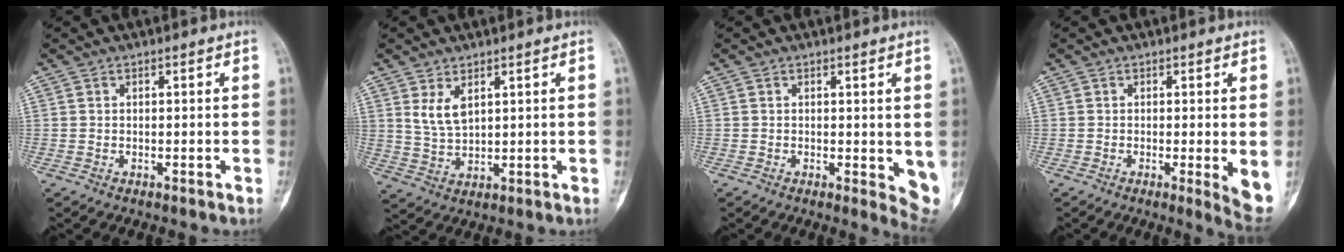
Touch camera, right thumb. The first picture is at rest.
{"total": 5.0, "force": [2.3, 2.5, 3.6], "torque": [-0.065, -0.017, 0.055]}
{"total": 4.7, "force": [0.2, 2.1, 4.2], "torque": [-0.039, -0.012, 0.003]}
{"total": 4.5, "force": [-0.5, 0.7, 4.4], "torque": [-0.063, -0.013, -0.010]}